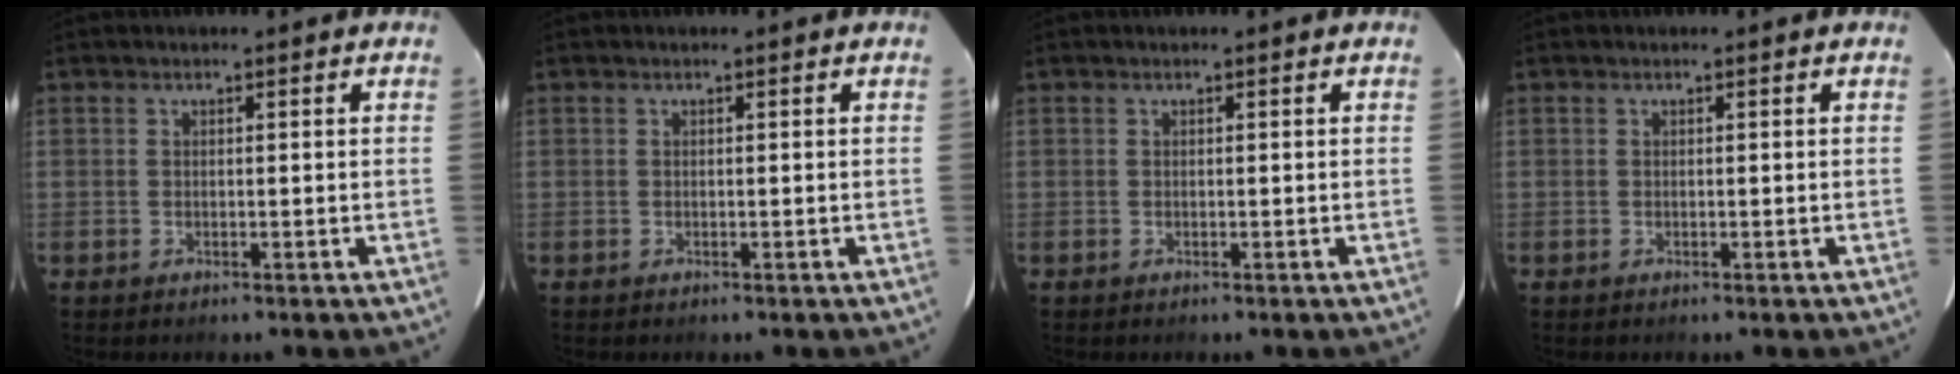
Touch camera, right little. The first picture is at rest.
{"total": 0.0}
{"total": 0.0}
{"total": 0.0}